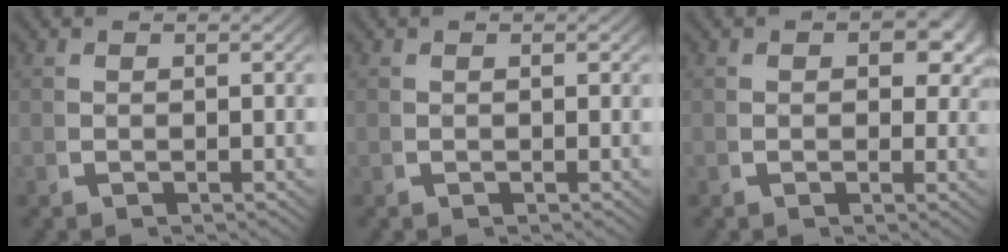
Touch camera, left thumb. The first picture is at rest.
{"total": 0.0}
{"total": 2.9, "force": [0.7, 1.8, 2.1], "torque": [-0.021, -0.008, 0.009]}